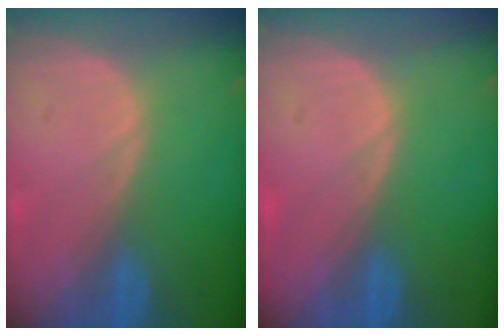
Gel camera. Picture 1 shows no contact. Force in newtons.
{"total": 0.0}